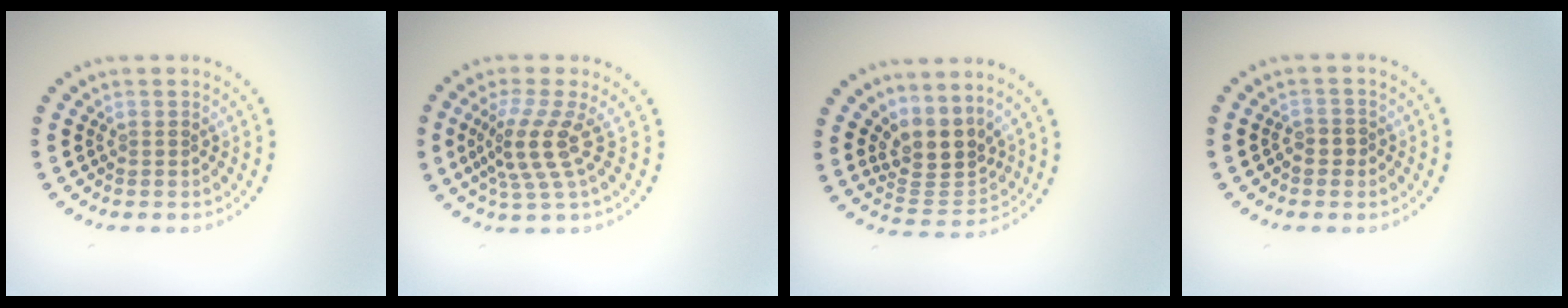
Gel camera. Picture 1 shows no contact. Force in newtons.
{"total": 3.8, "press": 2.8, "slide": 2.6}
{"total": 4.0, "press": 3.0, "slide": 2.5}
{"total": 0.8, "press": 0.8, "slide": 0.3}